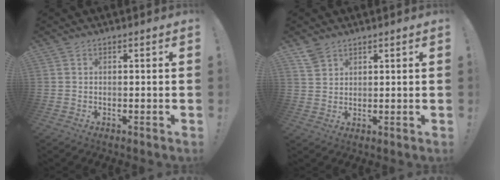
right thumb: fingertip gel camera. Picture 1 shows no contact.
{"total": 4.1, "force": [3.1, 2.3, 1.1], "torque": [-0.017, -0.014, 0.061]}